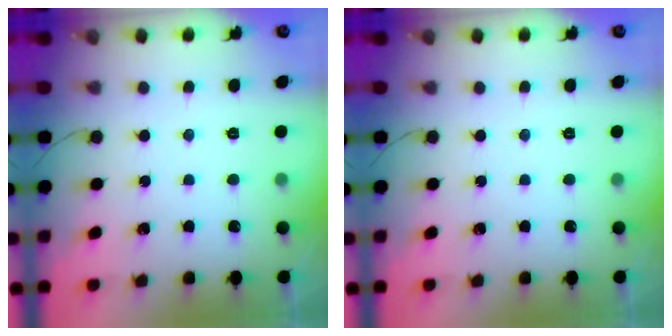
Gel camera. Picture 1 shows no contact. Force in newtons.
{"total": 0.0}